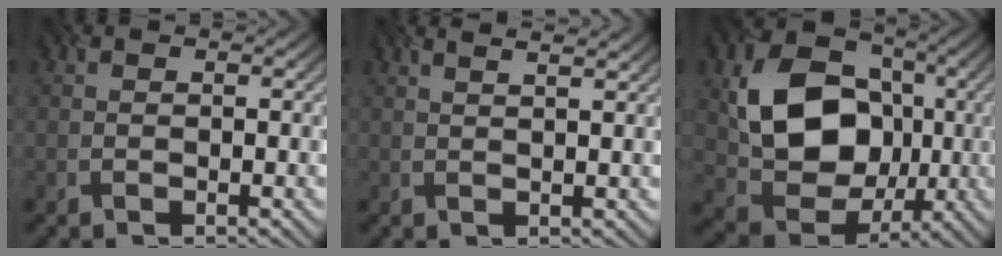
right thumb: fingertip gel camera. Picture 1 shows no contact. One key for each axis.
{"total": 2.4, "fx": 2.1, "fy": 0.4, "fz": 1.0, "tx": -0.007, "ty": 0.023, "tz": 0.012}
{"total": 12.4, "fx": 0.7, "fy": 10.1, "fz": 7.1, "tx": -0.137, "ty": -0.001, "tz": 0.020}